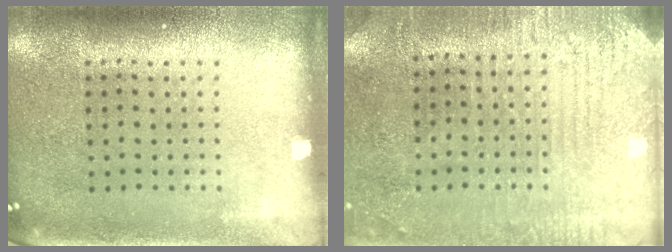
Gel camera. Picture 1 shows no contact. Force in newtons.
{"total": 3.0, "press": 2.8, "slide": 1.1}